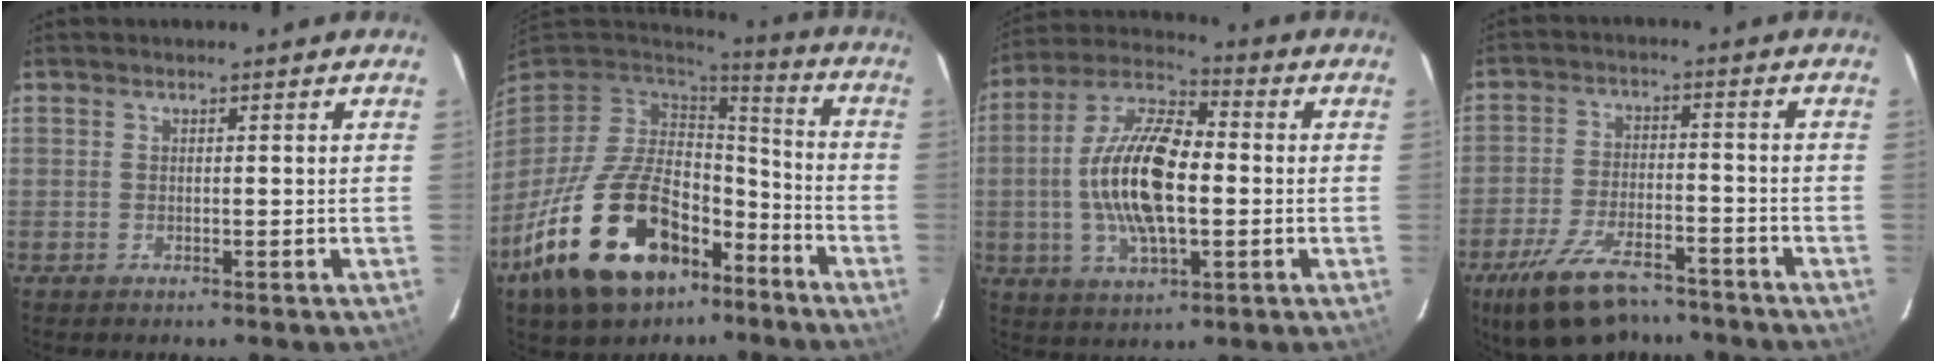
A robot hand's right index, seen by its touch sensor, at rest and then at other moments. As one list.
[{"total": 25.7, "force": [-13.6, 14.3, 16.6], "torque": [-0.338, -0.016, -0.214]}, {"total": 16.3, "force": [-1.1, 6.7, 14.8], "torque": [-0.297, 0.011, -0.026]}, {"total": 15.1, "force": [-11.3, 6.1, 7.9], "torque": [-0.172, -0.019, -0.188]}]